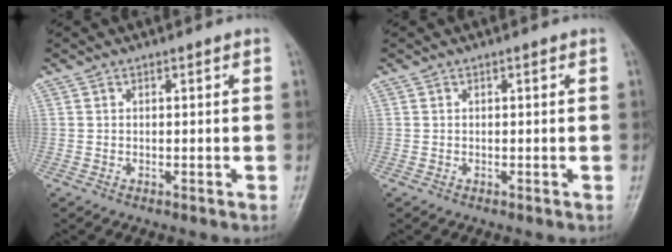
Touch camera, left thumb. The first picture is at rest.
{"total": 0.0}